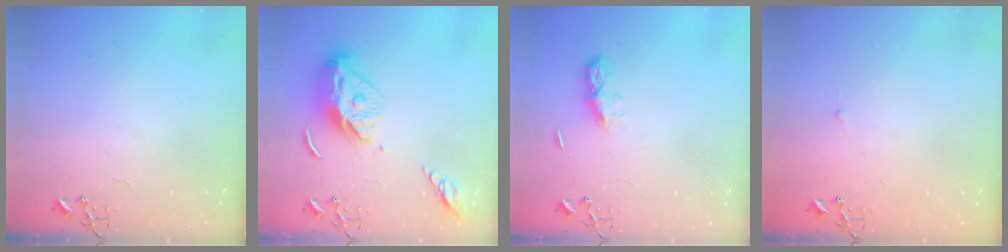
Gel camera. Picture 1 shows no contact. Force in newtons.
{"total": 12.7, "press": 12.7, "slide": 0.9}
{"total": 6.4, "press": 6.3, "slide": 0.7}
{"total": 2.3, "press": 2.3, "slide": 0.3}